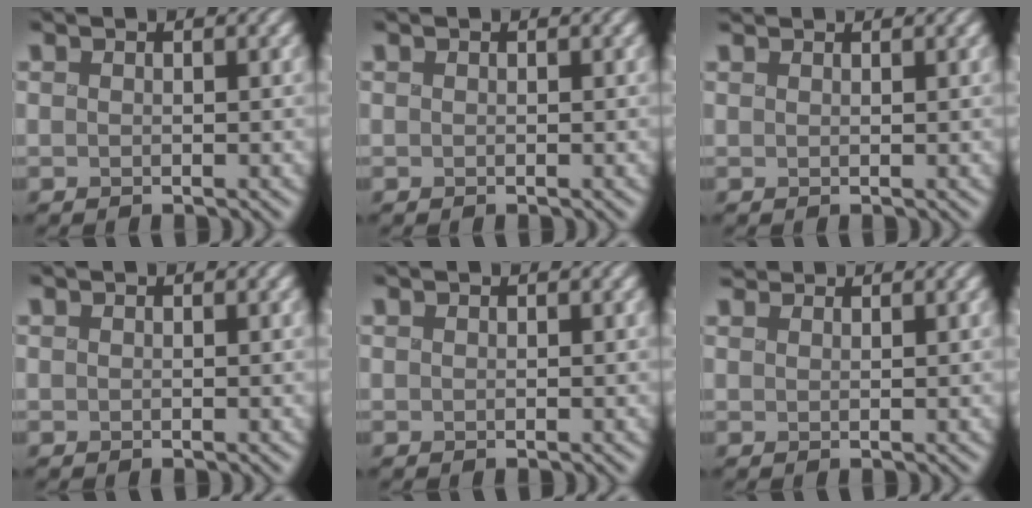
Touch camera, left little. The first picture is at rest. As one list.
[{"total": 0.0}, {"total": 1.6, "force": [1.5, 0.2, 0.4], "torque": [0.000, 0.004, 0.020]}, {"total": 0.0}, {"total": 0.0}, {"total": 2.5, "force": [2.3, 0.7, 0.7], "torque": [-0.011, 0.000, 0.044]}]